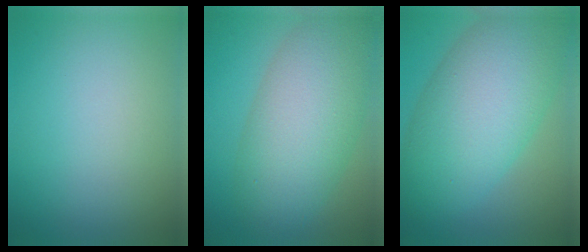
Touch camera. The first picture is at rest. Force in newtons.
{"total": 9.4, "press": 9.4, "slide": 0.4}
{"total": 11.1, "press": 11.0, "slide": 0.3}